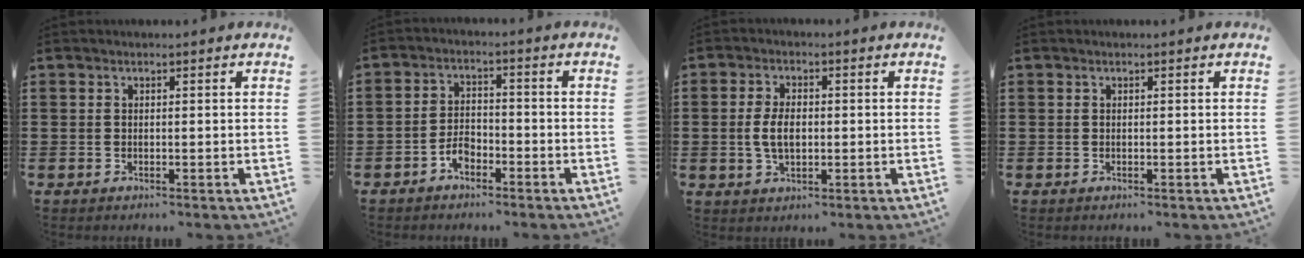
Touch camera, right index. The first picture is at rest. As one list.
[{"total": 3.5, "force": [-2.2, 1.9, 1.8], "torque": [-0.042, 0.004, -0.047]}, {"total": 4.7, "force": [-0.3, 2.5, 3.9], "torque": [-0.090, 0.001, -0.010]}, {"total": 0.0}]